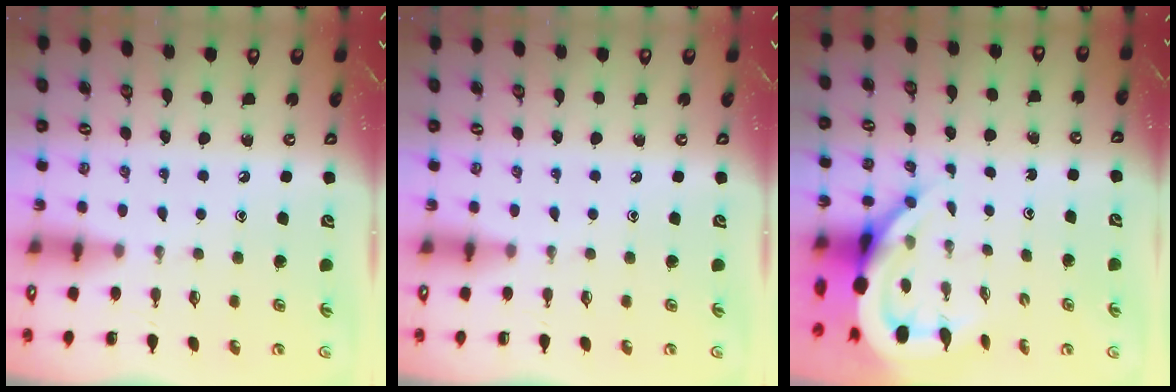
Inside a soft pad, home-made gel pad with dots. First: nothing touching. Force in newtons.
{"total": 0.0}
{"total": 10.3, "press": 10.2, "slide": 1.3}